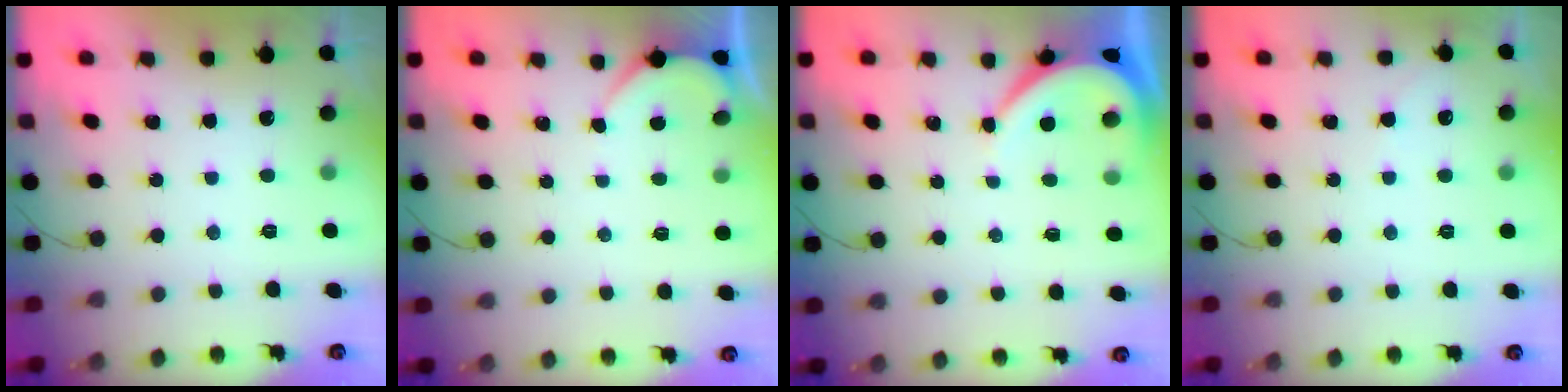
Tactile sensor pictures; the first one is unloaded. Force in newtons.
{"total": 2.1, "press": 2.1, "slide": 0.3}
{"total": 5.9, "press": 5.9, "slide": 0.7}
{"total": 2.9, "press": 2.9, "slide": 0.4}